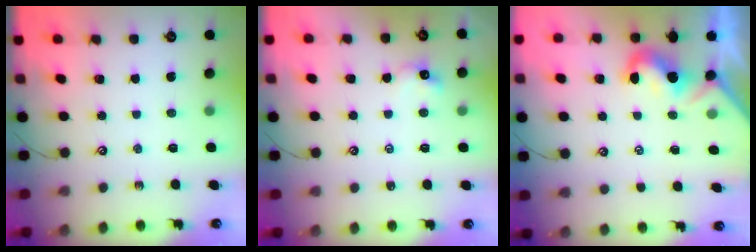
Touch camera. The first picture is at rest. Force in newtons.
{"total": 2.3, "press": 2.2, "slide": 0.6}
{"total": 1.9, "press": 1.8, "slide": 0.6}